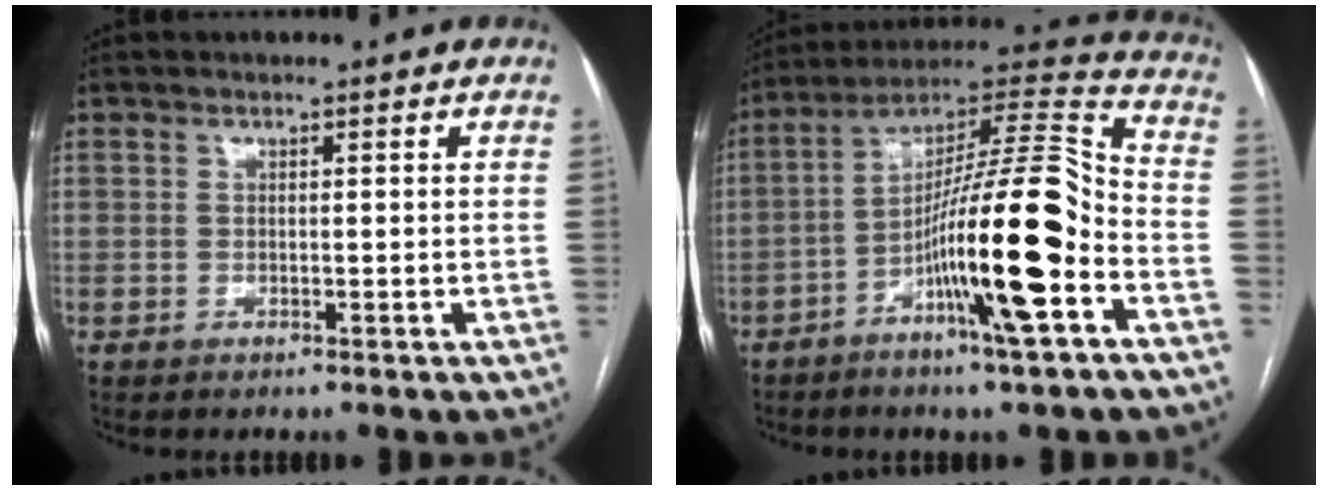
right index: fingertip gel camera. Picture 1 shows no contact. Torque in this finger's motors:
{"motor_torque": [2.14, -0.01, 1.06, 0.21]}